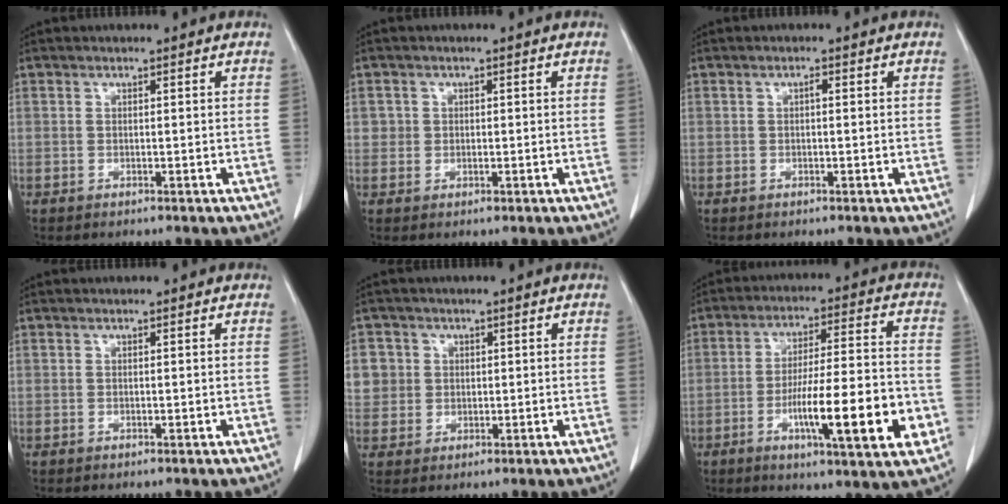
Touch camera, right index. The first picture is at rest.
{"total": 1.8, "force": [0.3, 1.8, 0.3], "torque": [0.002, 0.002, 0.004]}
{"total": 0.6, "force": [0.0, 0.2, 0.5], "torque": [-0.011, 0.002, 0.001]}
{"total": 0.0}
{"total": 6.3, "force": [1.6, 6.0, 0.8], "torque": [-0.015, 0.016, 0.036]}
{"total": 16.5, "force": [-5.2, 1.8, 15.5], "torque": [-0.238, -0.003, -0.078]}